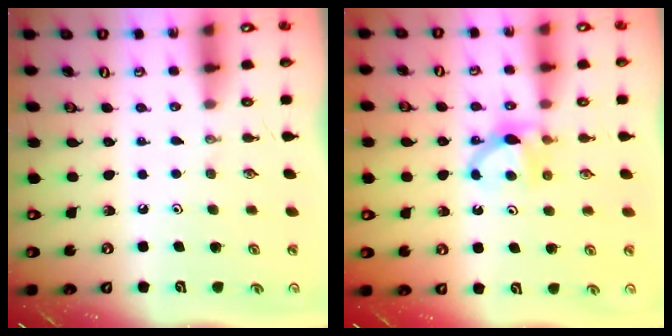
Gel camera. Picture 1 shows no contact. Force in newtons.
{"total": 6.3, "press": 6.3, "slide": 0.7}